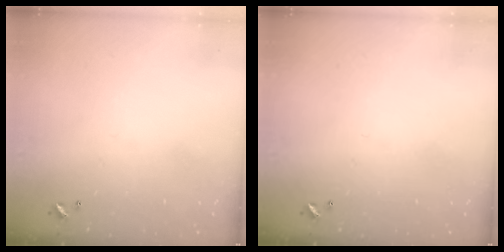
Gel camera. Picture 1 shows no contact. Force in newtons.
{"total": 0.0}